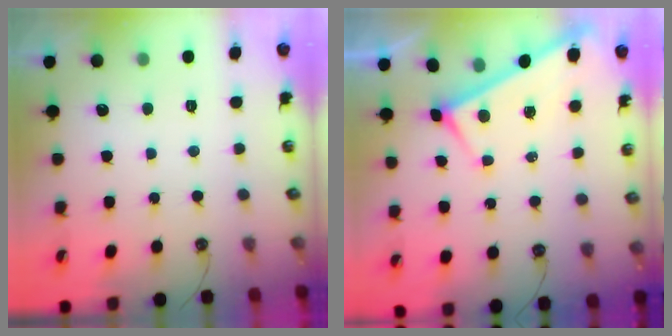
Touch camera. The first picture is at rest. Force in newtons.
{"total": 3.9, "press": 3.9, "slide": 0.3}